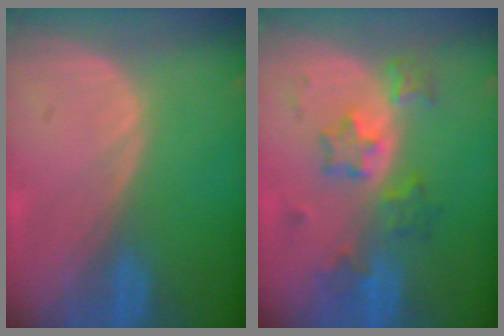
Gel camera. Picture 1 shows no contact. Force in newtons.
{"total": 6.1, "press": 5.9, "slide": 1.4}